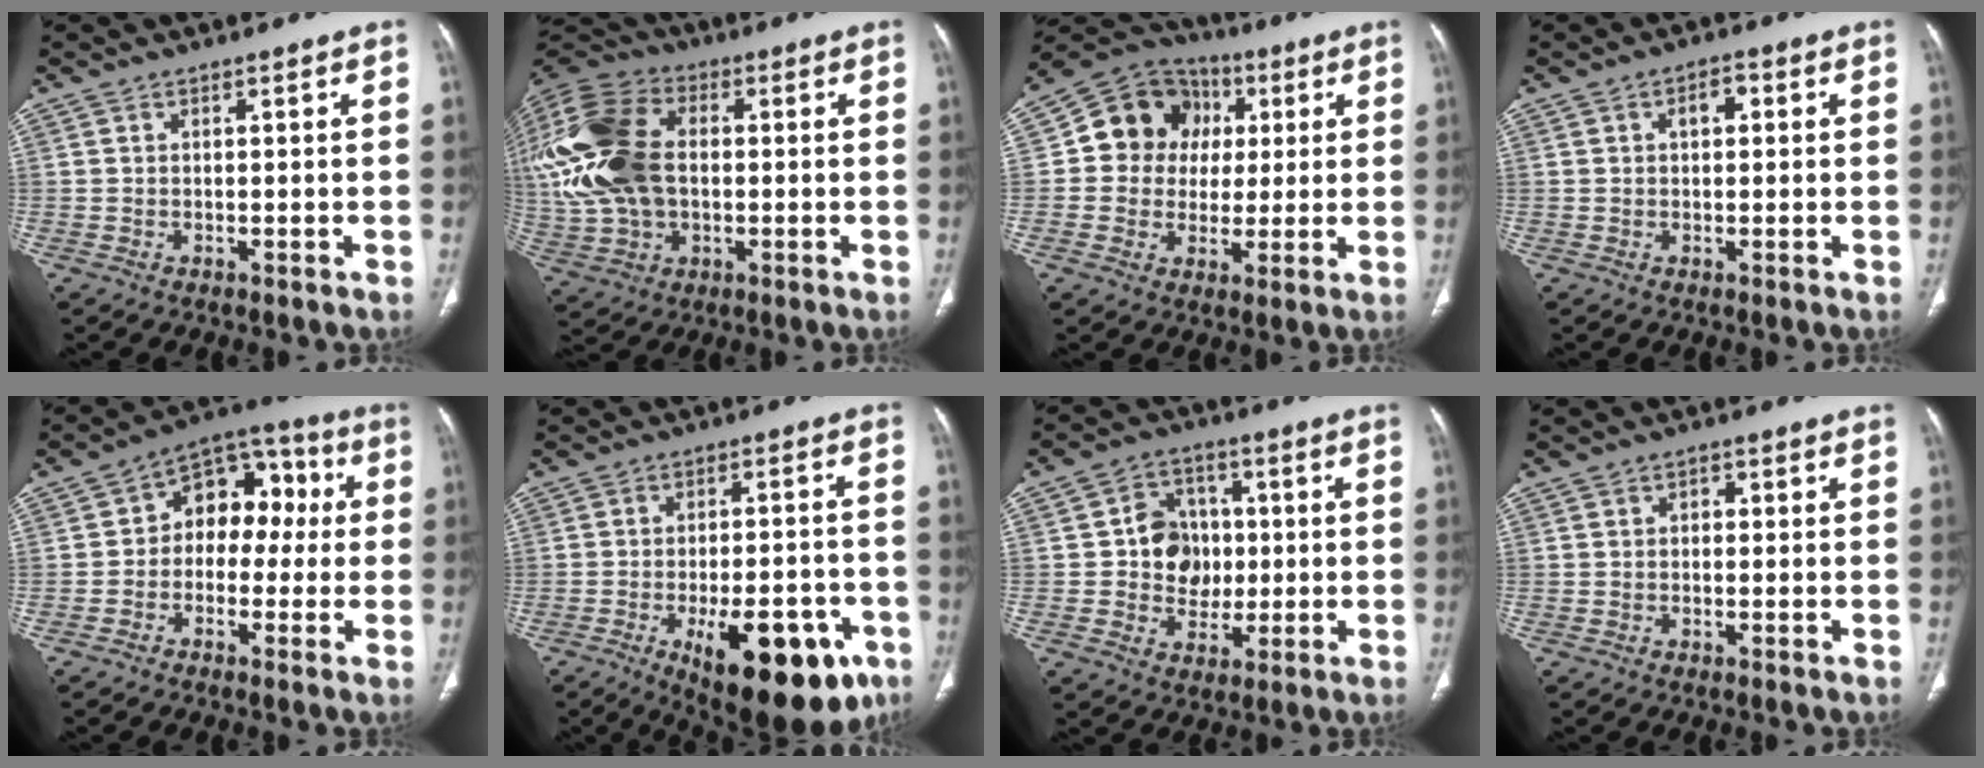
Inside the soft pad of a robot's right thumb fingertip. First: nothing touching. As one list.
[{"total": 28.3, "force": [2.8, 19.2, 20.6], "torque": [-0.495, 0.032, 0.061]}, {"total": 12.8, "force": [1.9, 11.5, 5.3], "torque": [-0.048, 0.014, 0.022]}, {"total": 3.0, "force": [0.7, 1.9, 2.3], "torque": [-0.029, 0.011, 0.008]}, {"total": 11.8, "force": [0.5, 8.5, 8.2], "torque": [-0.067, 0.043, -0.010]}, {"total": 20.8, "force": [-9.5, 8.9, 16.3], "torque": [-0.171, 0.032, -0.119]}, {"total": 9.8, "force": [0.3, 8.6, 4.8], "torque": [-0.027, 0.010, 0.005]}, {"total": 1.5, "force": [0.2, 1.1, 1.0], "torque": [-0.008, 0.006, 0.000]}]